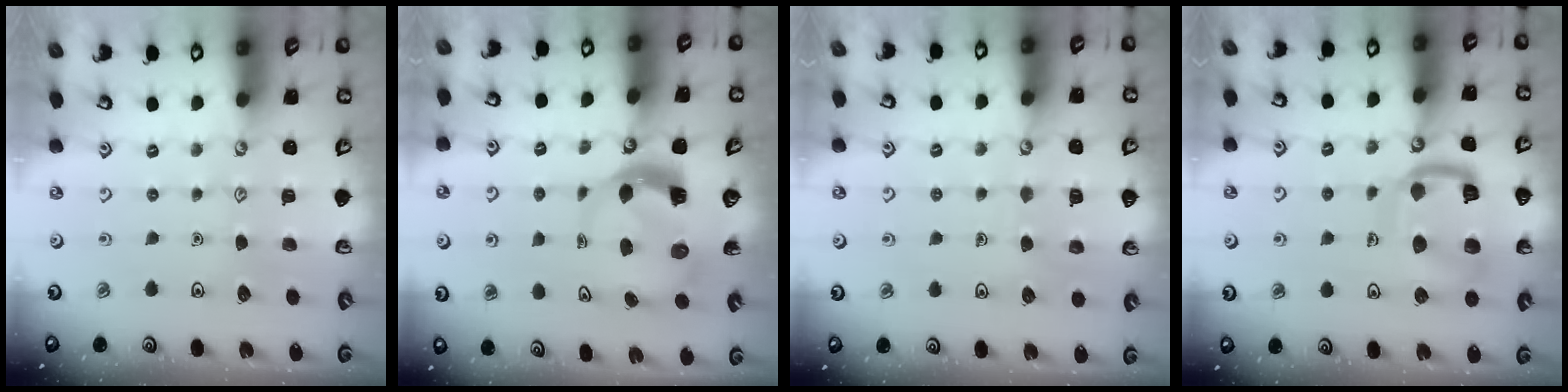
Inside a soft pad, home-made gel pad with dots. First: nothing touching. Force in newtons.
{"total": 5.6, "press": 5.5, "slide": 0.6}
{"total": 6.7, "press": 6.7, "slide": 0.4}
{"total": 15.4, "press": 15.3, "slide": 1.6}